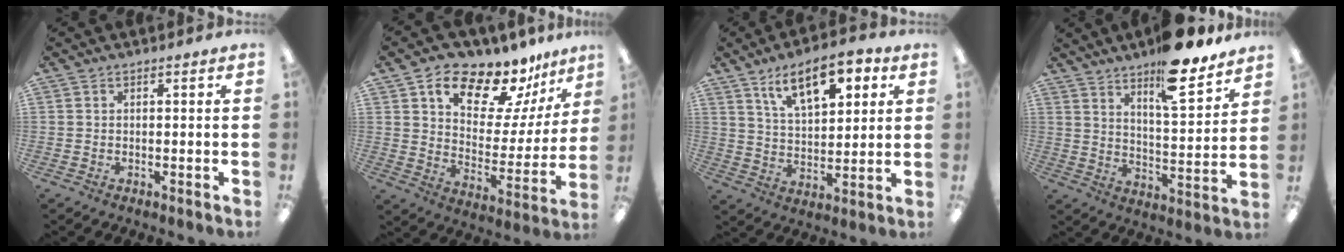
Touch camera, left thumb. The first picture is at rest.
{"total": 15.1, "force": [12.0, 6.4, 6.5], "torque": [-0.103, -0.090, 0.206]}
{"total": 13.1, "force": [7.9, 6.1, 8.5], "torque": [-0.124, -0.029, 0.137]}
{"total": 15.6, "force": [12.3, 4.3, 8.7], "torque": [-0.123, -0.083, 0.204]}